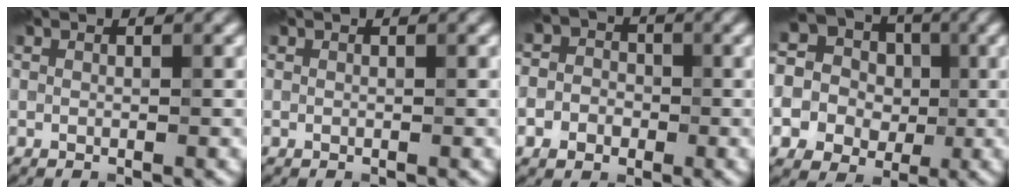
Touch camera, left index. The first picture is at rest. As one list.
[{"total": 0.0}, {"total": 4.3, "force": [-1.0, 3.9, 1.5], "torque": [0.002, 0.009, -0.038]}, {"total": 14.7, "force": [-0.8, 13.9, 4.9], "torque": [-0.150, 0.005, -0.045]}]